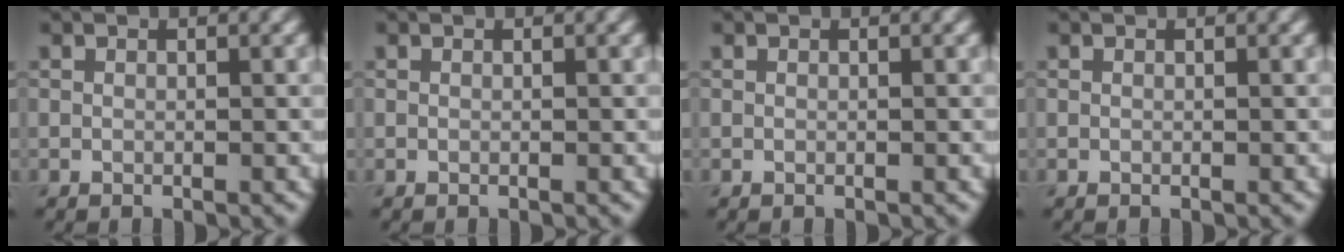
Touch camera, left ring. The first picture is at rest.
{"total": 0.0}
{"total": 0.0}
{"total": 0.0}